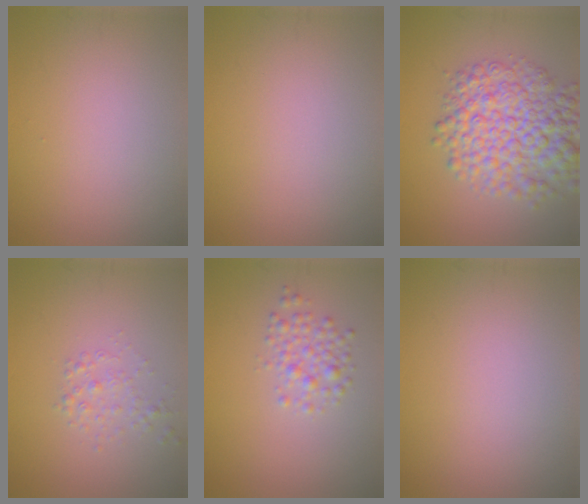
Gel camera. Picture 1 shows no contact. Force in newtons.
{"total": 0.0}
{"total": 8.3, "press": 8.3, "slide": 0.2}
{"total": 1.4, "press": 1.4, "slide": 0.1}
{"total": 2.2, "press": 2.2, "slide": 0.1}
{"total": 0.0}